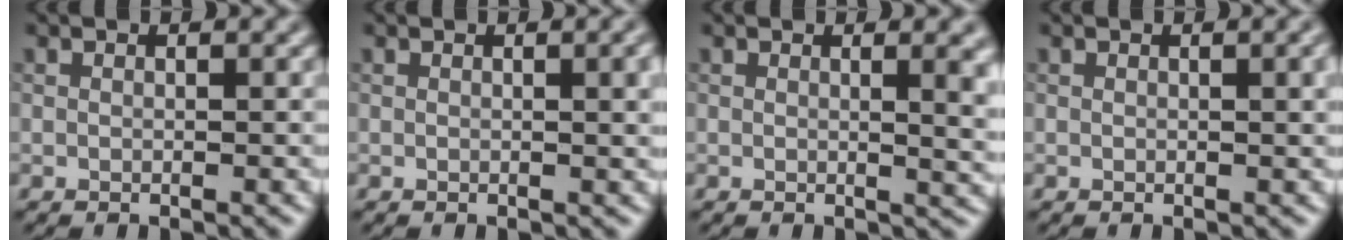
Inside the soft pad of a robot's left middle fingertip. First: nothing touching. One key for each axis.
{"total": 2.9, "fx": 0.6, "fy": 0.9, "fz": 2.7, "tx": -0.027, "ty": 0.005, "tz": 0.006}
{"total": 4.2, "fx": 0.9, "fy": 1.6, "fz": 3.8, "tx": -0.031, "ty": 0.002, "tz": 0.011}
{"total": 2.2, "fx": 0.5, "fy": 0.7, "fz": 2.0, "tx": -0.021, "ty": 0.005, "tz": 0.005}